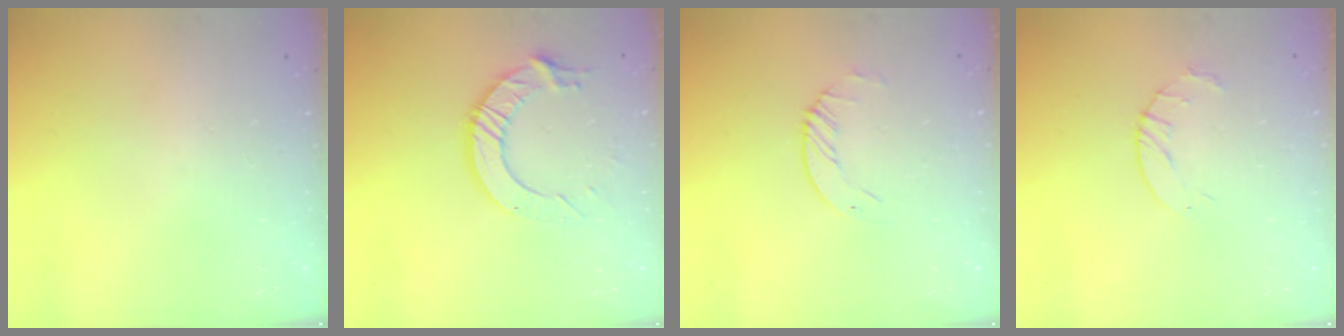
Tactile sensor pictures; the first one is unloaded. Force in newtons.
{"total": 11.8, "press": 11.8, "slide": 1.1}
{"total": 1.7, "press": 1.7, "slide": 0.2}
{"total": 3.5, "press": 3.5, "slide": 0.4}